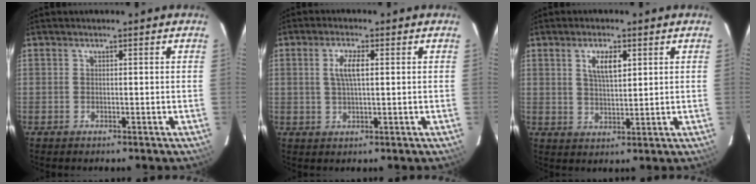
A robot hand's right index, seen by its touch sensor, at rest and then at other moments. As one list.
[{"total": 4.1, "force": [0.8, 1.2, 3.9], "torque": [-0.076, 0.004, 0.018]}, {"total": 5.0, "force": [2.0, 1.8, 4.1], "torque": [-0.074, 0.004, 0.037]}]